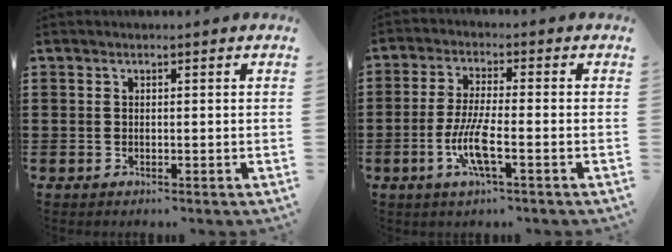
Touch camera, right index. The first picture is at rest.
{"total": 7.1, "force": [-2.6, 1.4, 6.5], "torque": [-0.140, -0.013, -0.053]}